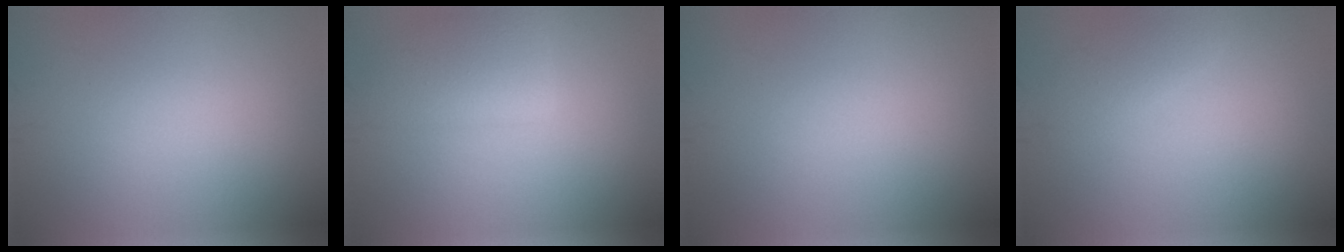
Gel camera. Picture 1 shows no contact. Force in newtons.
{"total": 2.9, "press": 2.8, "slide": 0.3}
{"total": 0.0}
{"total": 1.5, "press": 1.5, "slide": 0.1}